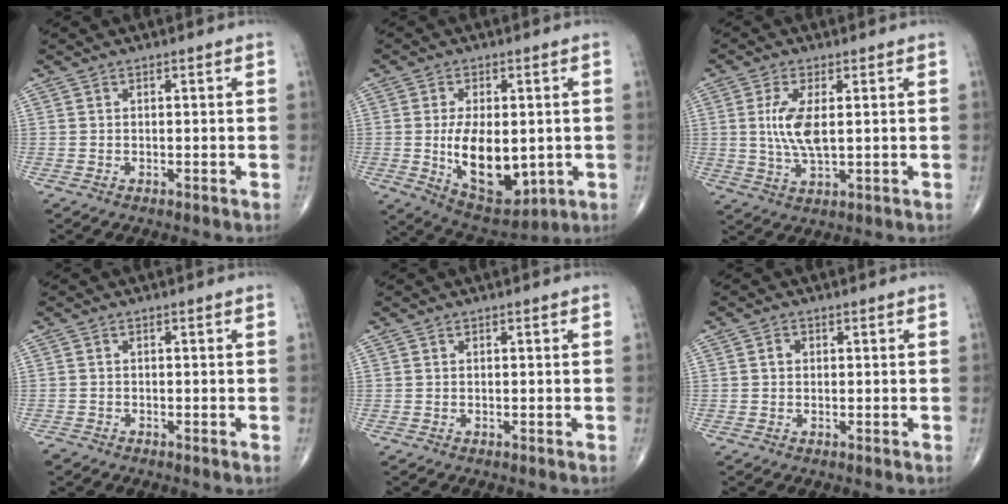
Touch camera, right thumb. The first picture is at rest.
{"total": 14.3, "force": [-1.3, 7.7, 12.0], "torque": [-0.171, -0.014, 0.000]}
{"total": 7.2, "force": [0.9, 2.7, 6.7], "torque": [-0.146, -0.010, 0.021]}
{"total": 0.8, "force": [-0.7, 0.5, 0.1], "torque": [-0.005, -0.002, -0.018]}
{"total": 0.0}
{"total": 1.3, "force": [0.1, 1.1, 0.6], "torque": [-0.006, 0.004, 0.000]}